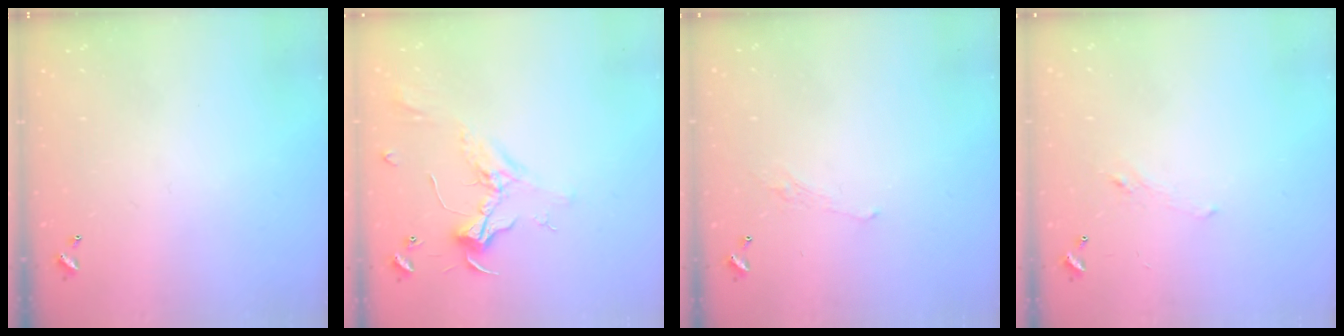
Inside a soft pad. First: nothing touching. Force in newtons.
{"total": 2.3, "press": 2.2, "slide": 0.8}
{"total": 0.5, "press": 0.2, "slide": 0.5}
{"total": 1.1, "press": 0.9, "slide": 0.6}